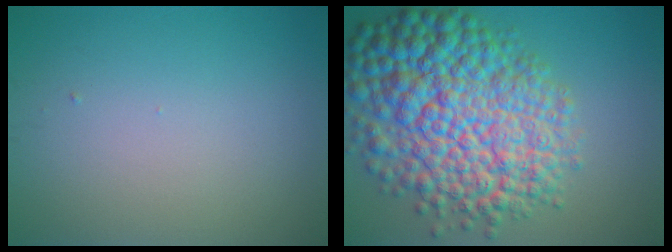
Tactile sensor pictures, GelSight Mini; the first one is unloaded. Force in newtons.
{"total": 13.1, "press": 13.1, "slide": 0.3}